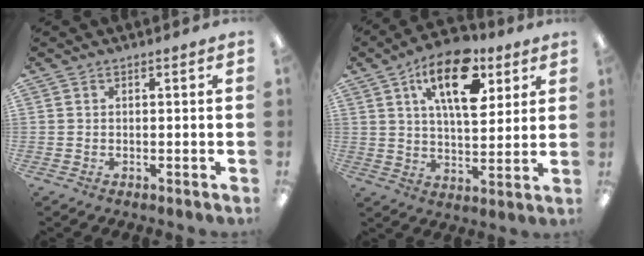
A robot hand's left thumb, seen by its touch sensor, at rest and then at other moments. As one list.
[{"total": 16.7, "force": [8.6, 8.2, 11.8], "torque": [-0.174, -0.022, 0.144]}]